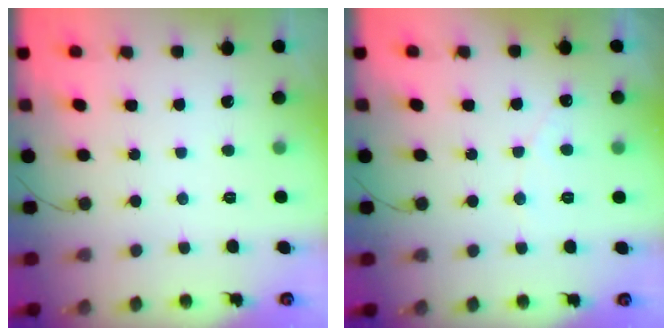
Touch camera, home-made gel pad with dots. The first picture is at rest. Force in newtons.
{"total": 2.8, "press": 2.8, "slide": 0.2}